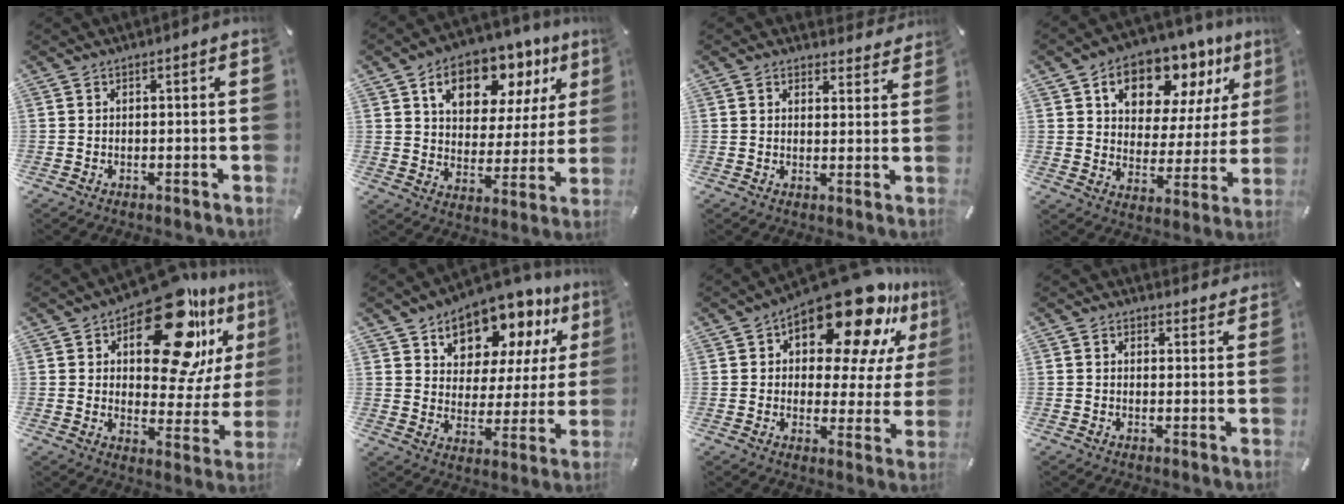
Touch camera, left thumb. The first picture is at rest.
{"total": 14.5, "force": [8.8, 9.1, 7.1], "torque": [-0.109, -0.050, 0.152]}
{"total": 2.9, "force": [2.1, 1.9, 0.5], "torque": [-0.001, -0.013, 0.035]}
{"total": 14.6, "force": [9.8, 8.9, 6.3], "torque": [-0.100, -0.070, 0.171]}
{"total": 22.9, "force": [13.7, 11.0, 14.8], "torque": [-0.196, -0.091, 0.226]}
{"total": 12.0, "force": [9.9, 6.3, 2.2], "torque": [-0.042, -0.099, 0.175]}
{"total": 20.3, "force": [13.8, 8.8, 12.0], "torque": [-0.171, -0.103, 0.228]}
{"total": 2.2, "force": [1.7, 1.3, 0.3], "torque": [-0.001, -0.006, 0.028]}